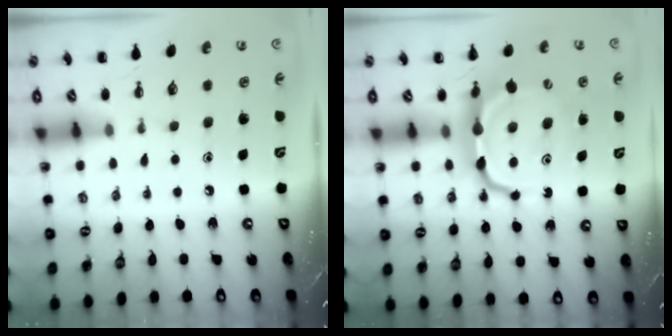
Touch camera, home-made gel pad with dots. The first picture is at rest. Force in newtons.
{"total": 9.1, "press": 9.0, "slide": 1.7}